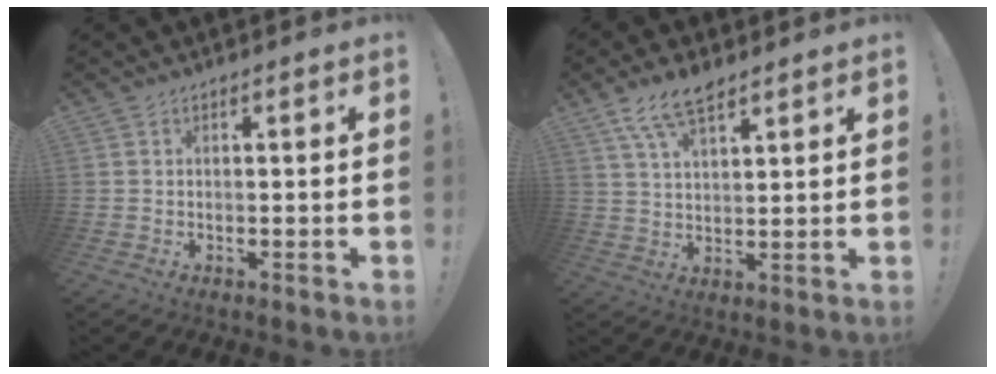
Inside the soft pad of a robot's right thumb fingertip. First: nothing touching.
{"total": 9.2, "force": [6.4, 3.6, 5.5], "torque": [-0.102, -0.024, 0.120]}